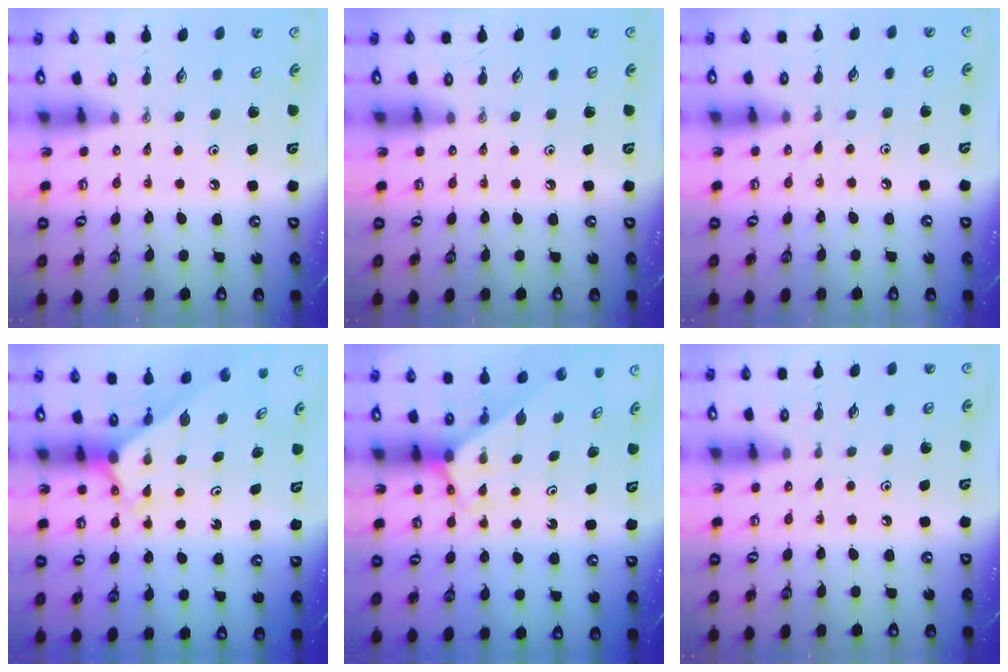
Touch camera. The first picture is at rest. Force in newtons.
{"total": 0.0}
{"total": 2.5, "press": 2.4, "slide": 0.3}
{"total": 2.6, "press": 2.6, "slide": 0.1}
{"total": 2.6, "press": 2.6, "slide": 0.2}
{"total": 2.0, "press": 2.0, "slide": 0.2}